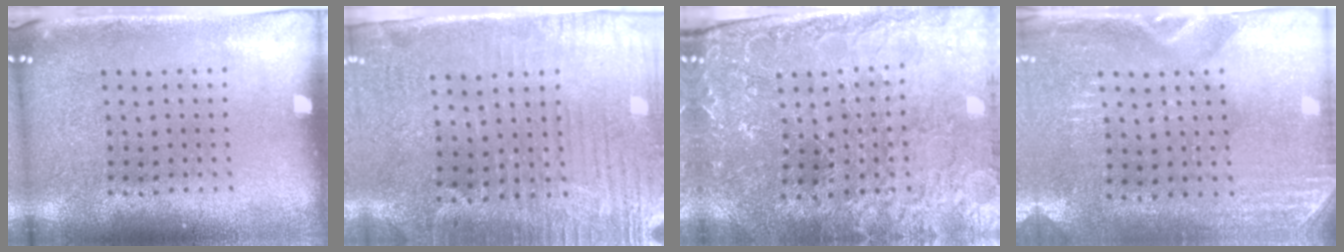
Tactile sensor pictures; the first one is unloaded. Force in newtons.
{"total": 3.1, "press": 2.7, "slide": 1.5}
{"total": 1.7, "press": 1.7, "slide": 0.3}
{"total": 2.8, "press": 2.5, "slide": 1.3}